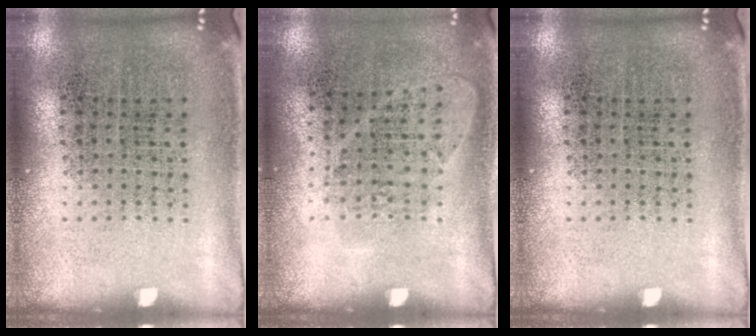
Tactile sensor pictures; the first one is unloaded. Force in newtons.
{"total": 1.0, "press": 0.9, "slide": 0.4}
{"total": 0.0}